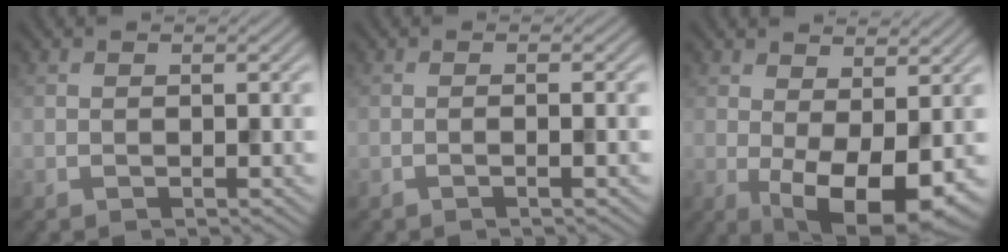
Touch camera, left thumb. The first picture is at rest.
{"total": 1.4, "force": [-0.8, -0.2, 1.2], "torque": [-0.024, 0.001, -0.018]}
{"total": 9.1, "force": [-1.2, 4.4, 7.9], "torque": [-0.128, -0.015, -0.014]}